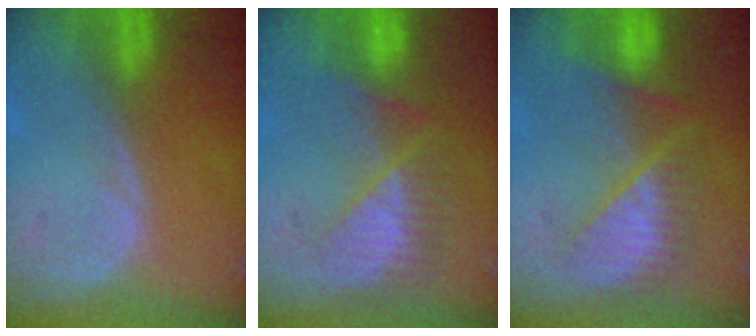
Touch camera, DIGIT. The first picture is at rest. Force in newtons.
{"total": 7.7, "press": 7.0, "slide": 3.2}
{"total": 7.3, "press": 7.2, "slide": 0.6}